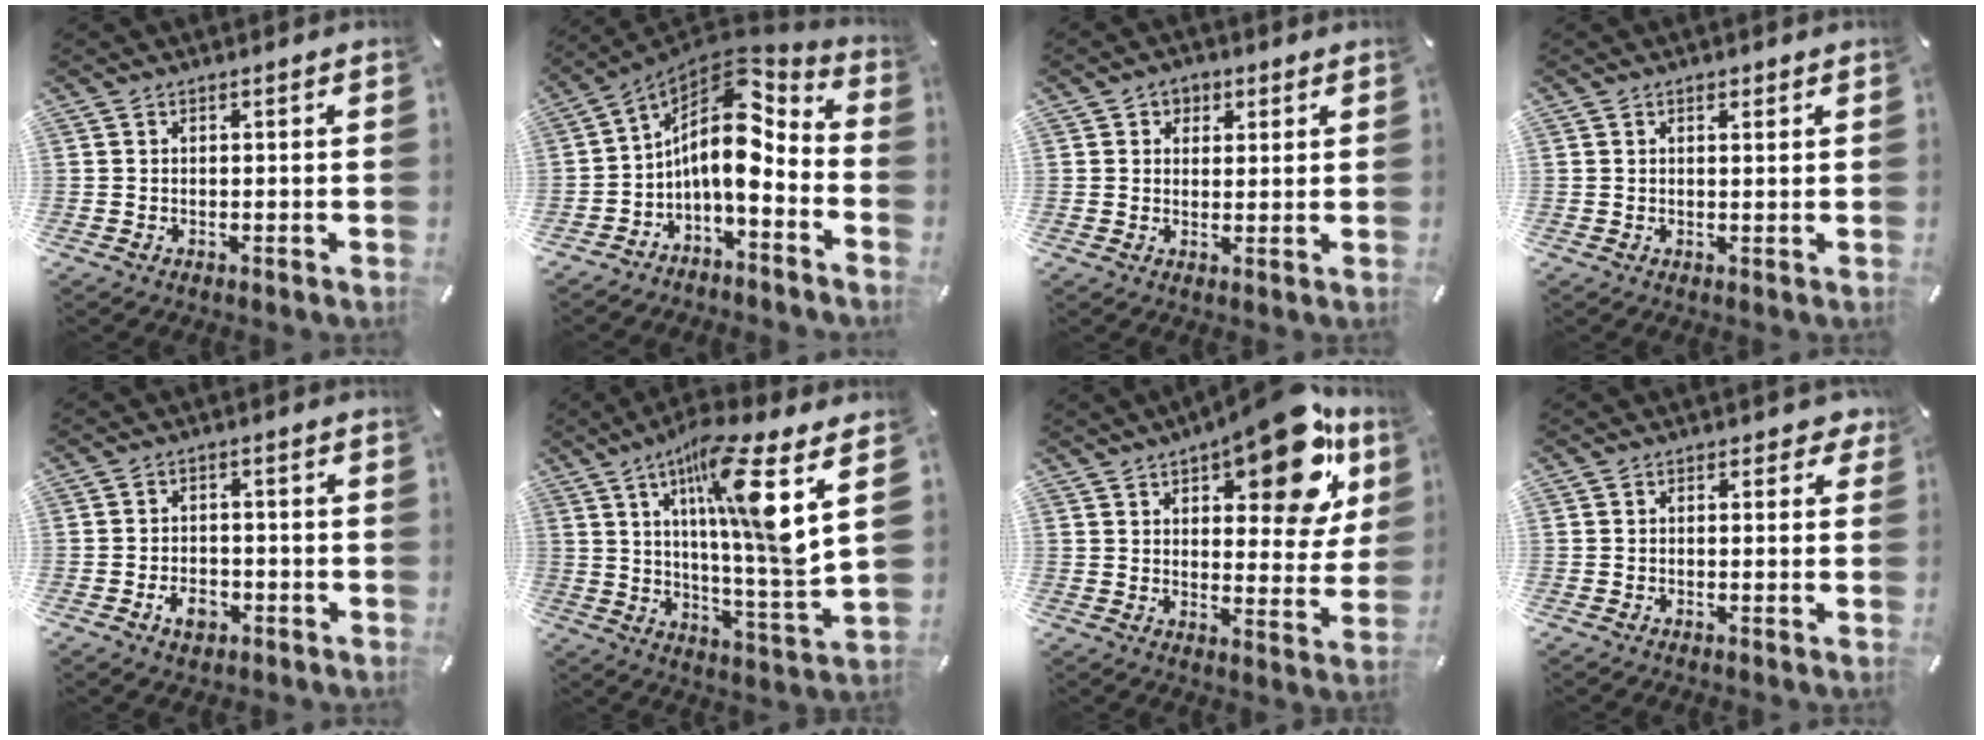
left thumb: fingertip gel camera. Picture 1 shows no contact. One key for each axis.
{"total": 13.5, "fx": 1.3, "fy": 7.3, "fz": 11.3, "tx": -0.206, "ty": -0.040, "tz": 0.017}
{"total": 3.0, "fx": 1.2, "fy": 2.6, "fz": 0.9, "tx": -0.006, "ty": 0.003, "tz": 0.017}
{"total": 1.3, "fx": 0.8, "fy": 0.4, "fz": 0.9, "tx": -0.019, "ty": 0.001, "tz": 0.013}
{"total": 5.2, "fx": -2.4, "fy": 3.5, "fz": 3.1, "tx": -0.069, "ty": 0.006, "tz": -0.047}
{"total": 18.1, "fx": 8.6, "fy": 2.0, "fz": 15.8, "tx": -0.247, "ty": -0.054, "tz": 0.120}
{"total": 20.5, "fx": 11.8, "fy": 8.5, "fz": 14.4, "tx": -0.184, "ty": -0.069, "tz": 0.187}
{"total": 1.9, "fx": 0.4, "fy": 1.1, "fz": 1.4, "tx": -0.013, "ty": 0.001, "tz": 0.002}